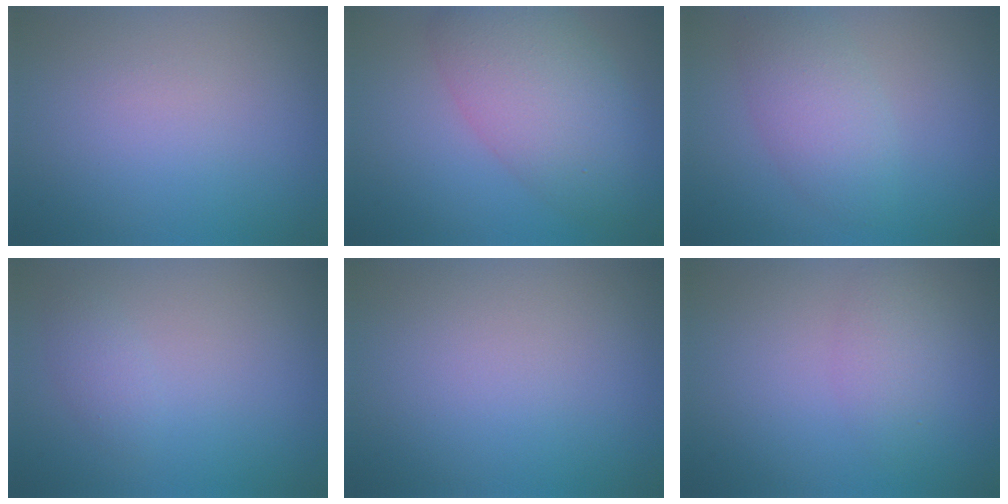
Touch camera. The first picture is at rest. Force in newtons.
{"total": 7.3, "press": 7.3, "slide": 0.3}
{"total": 3.7, "press": 3.7, "slide": 0.2}
{"total": 2.3, "press": 2.3, "slide": 0.2}
{"total": 0.0}
{"total": 2.0, "press": 2.0, "slide": 0.1}